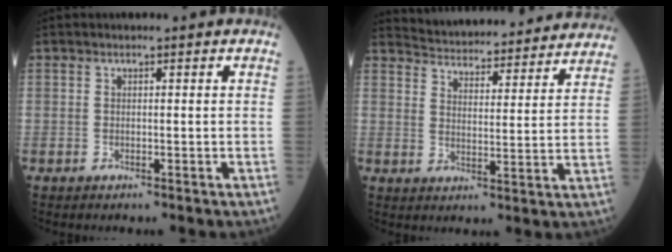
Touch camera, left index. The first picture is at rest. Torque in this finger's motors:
{"motor_torque": [-0.14, -1.01, 0.21, 0.02]}